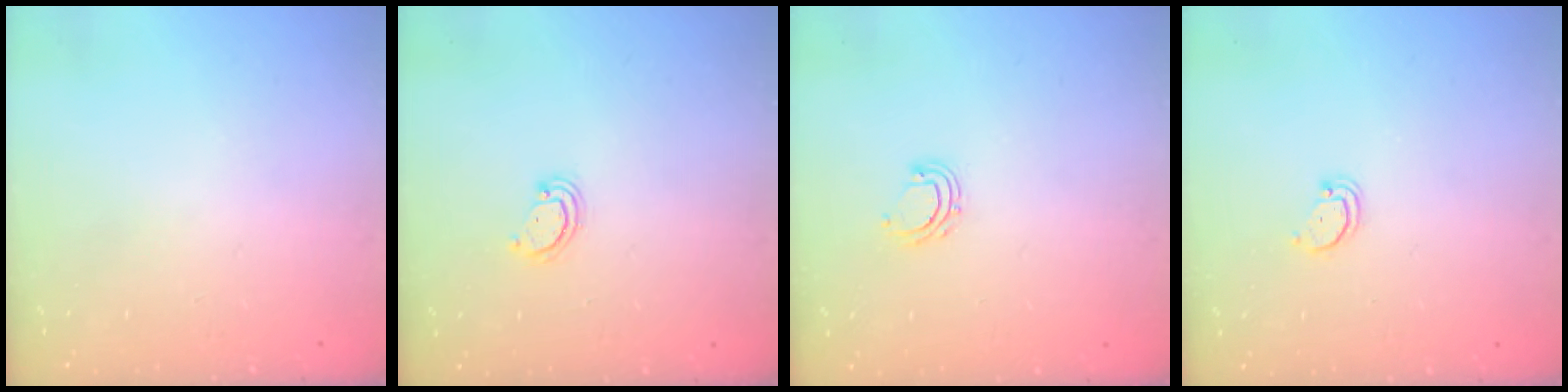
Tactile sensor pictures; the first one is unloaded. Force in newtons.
{"total": 2.3, "press": 2.3, "slide": 0.3}
{"total": 5.7, "press": 5.7, "slide": 0.6}
{"total": 2.1, "press": 2.1, "slide": 0.2}